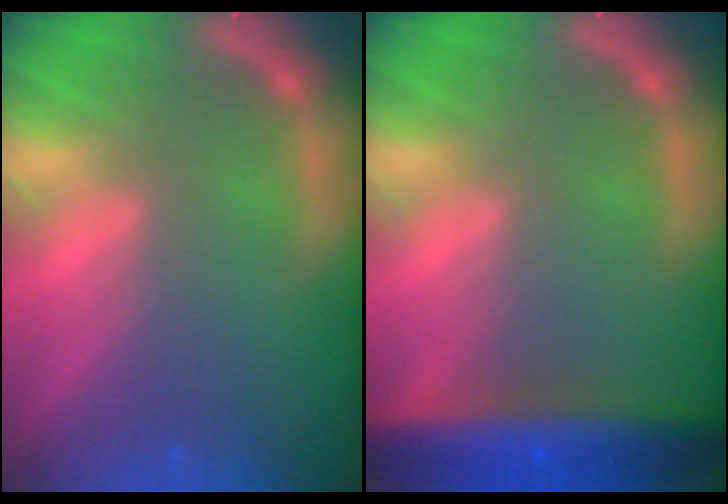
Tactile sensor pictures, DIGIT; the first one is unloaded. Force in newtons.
{"total": 8.6}